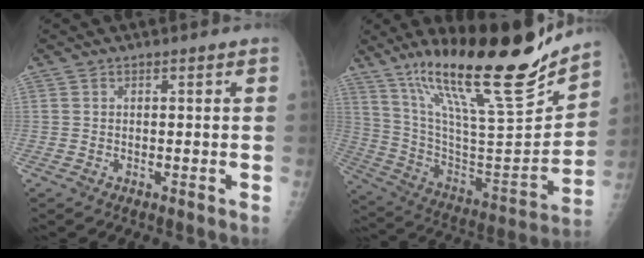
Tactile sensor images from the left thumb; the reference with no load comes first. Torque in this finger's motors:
{"motor_torque": [0.73, 0.48, 1.57, -1.19, 0.28]}